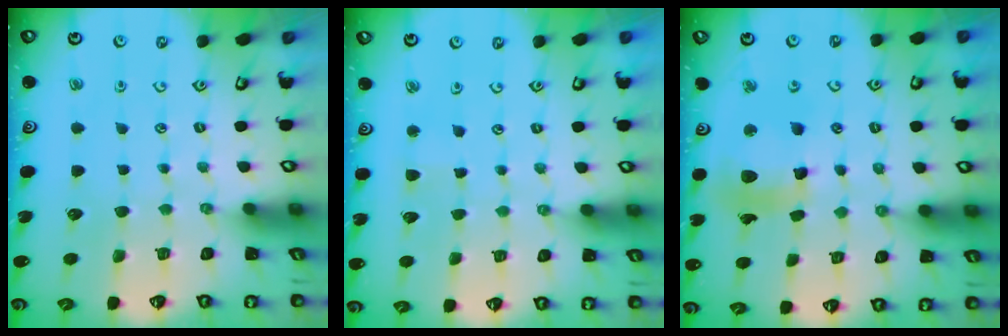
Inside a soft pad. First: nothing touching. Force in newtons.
{"total": 2.7, "press": 2.6, "slide": 0.4}
{"total": 13.3, "press": 13.2, "slide": 1.8}